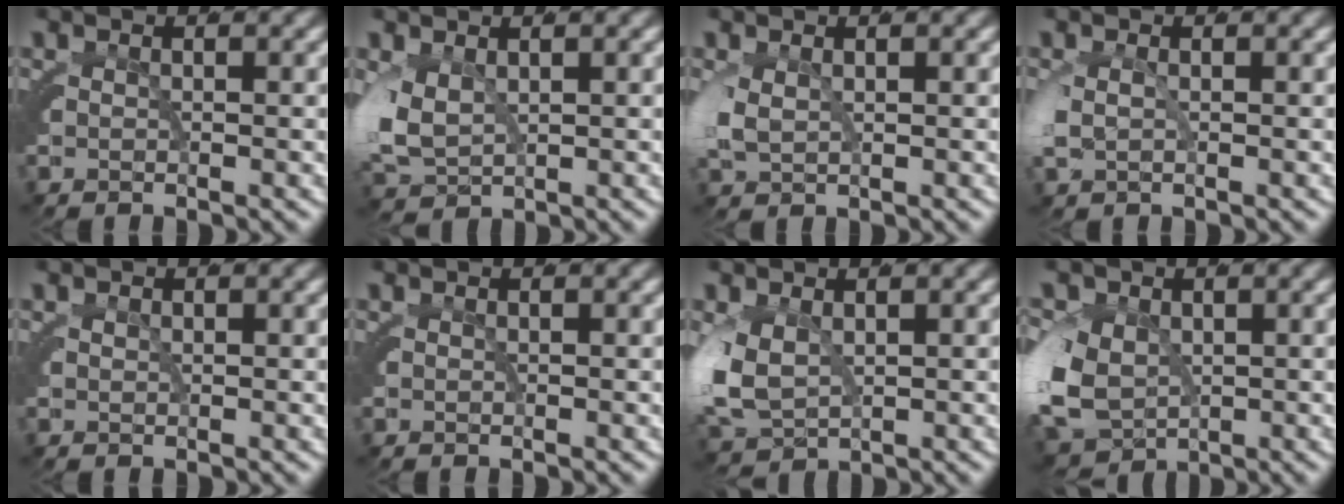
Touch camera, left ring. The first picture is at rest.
{"total": 4.2, "force": [0.6, 3.2, 2.6], "torque": [-0.091, -0.025, 0.031]}
{"total": 1.8, "force": [0.4, 1.1, 1.4], "torque": [-0.054, -0.013, 0.023]}
{"total": 1.2, "force": [-0.1, 0.4, 1.1], "torque": [-0.048, -0.009, 0.009]}
{"total": 0.6, "force": [0.4, 0.4, 0.3], "torque": [-0.008, -0.002, 0.009]}
{"total": 0.0}
{"total": 4.7, "force": [0.0, 3.6, 3.0], "torque": [-0.101, -0.031, 0.024]}
{"total": 8.5, "force": [-1.8, 7.2, 4.2], "torque": [-0.126, -0.046, -0.010]}